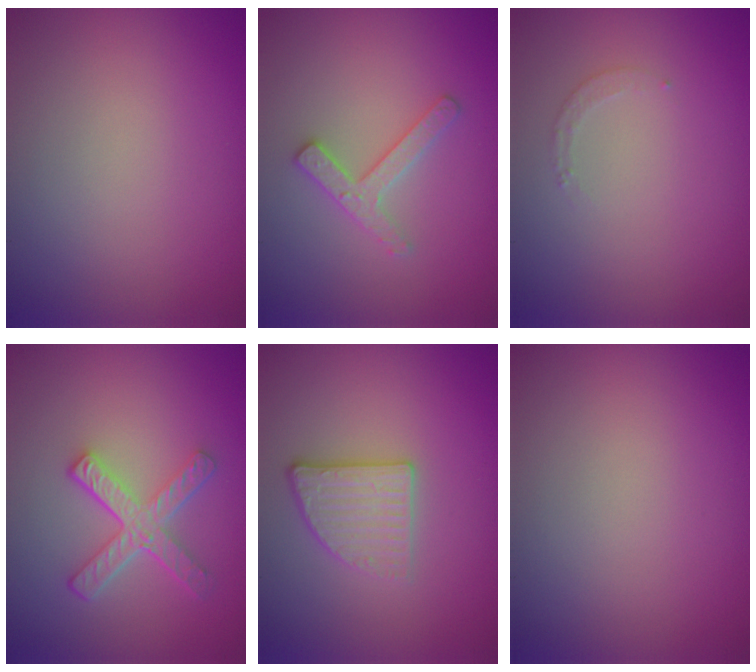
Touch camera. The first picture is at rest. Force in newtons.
{"total": 2.4, "press": 2.4, "slide": 0.4}
{"total": 0.9, "press": 0.9, "slide": 0.2}
{"total": 4.1, "press": 3.1, "slide": 2.8}
{"total": 2.7, "press": 2.5, "slide": 1.0}
{"total": 0.0}